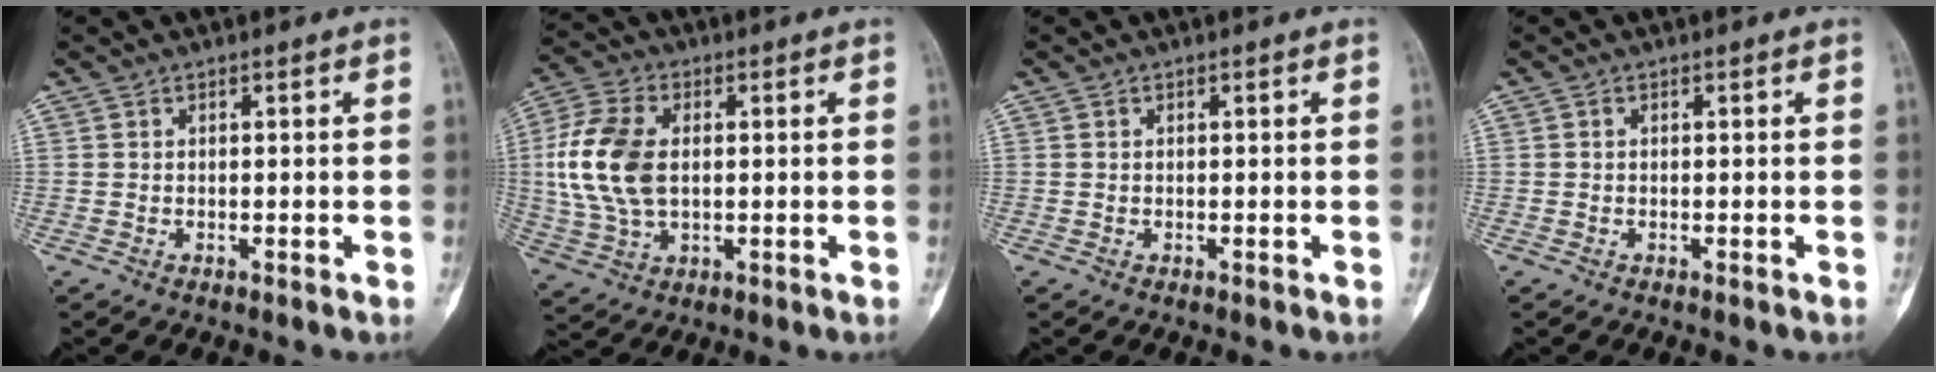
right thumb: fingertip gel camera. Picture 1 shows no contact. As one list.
[{"total": 13.9, "force": [1.1, 8.5, 10.9], "torque": [-0.236, 0.007, 0.023]}, {"total": 0.0}, {"total": 0.0}]